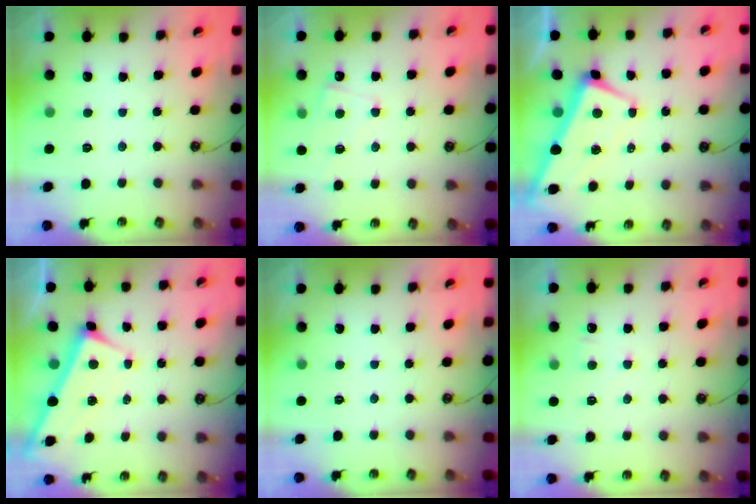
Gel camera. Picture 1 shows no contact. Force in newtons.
{"total": 4.0, "press": 4.0, "slide": 0.5}
{"total": 1.5, "press": 1.3, "slide": 0.7}
{"total": 2.9, "press": 2.9, "slide": 0.1}
{"total": 0.0}
{"total": 6.6, "press": 6.6, "slide": 0.3}